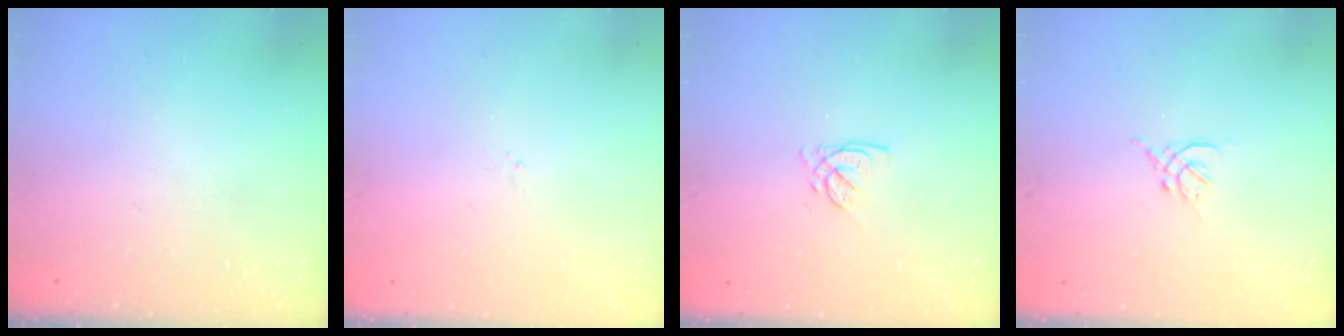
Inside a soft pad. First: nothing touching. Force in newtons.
{"total": 0.0}
{"total": 2.8, "press": 2.8, "slide": 0.1}
{"total": 1.6, "press": 1.5, "slide": 0.6}